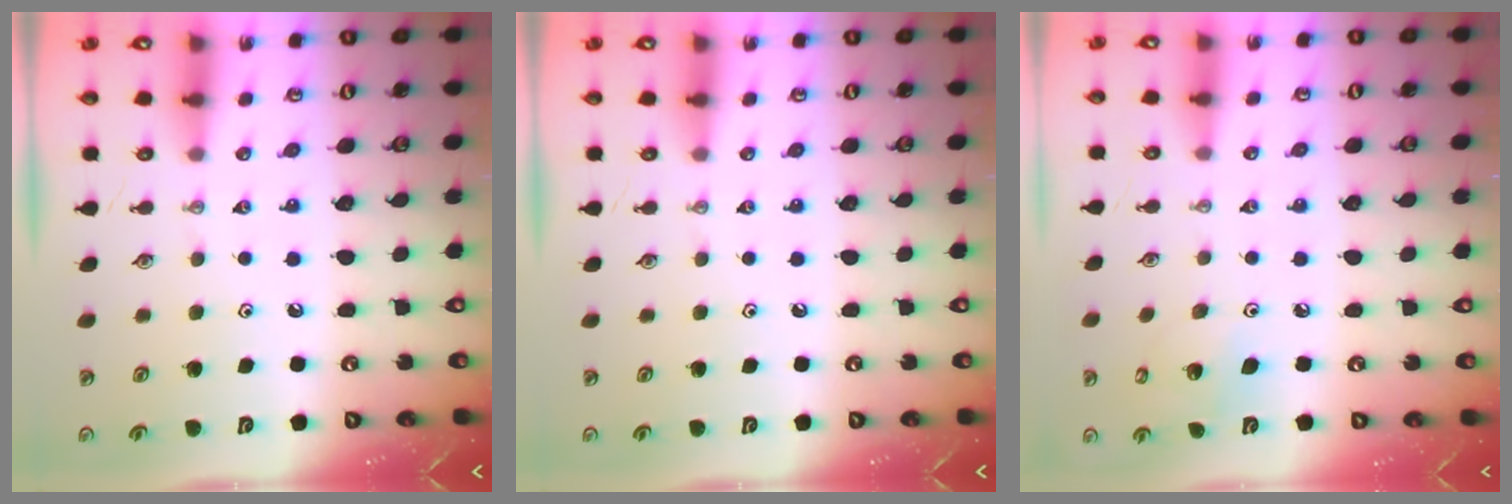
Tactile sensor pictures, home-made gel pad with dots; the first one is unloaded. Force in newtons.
{"total": 0.0}
{"total": 7.1, "press": 6.6, "slide": 2.5}